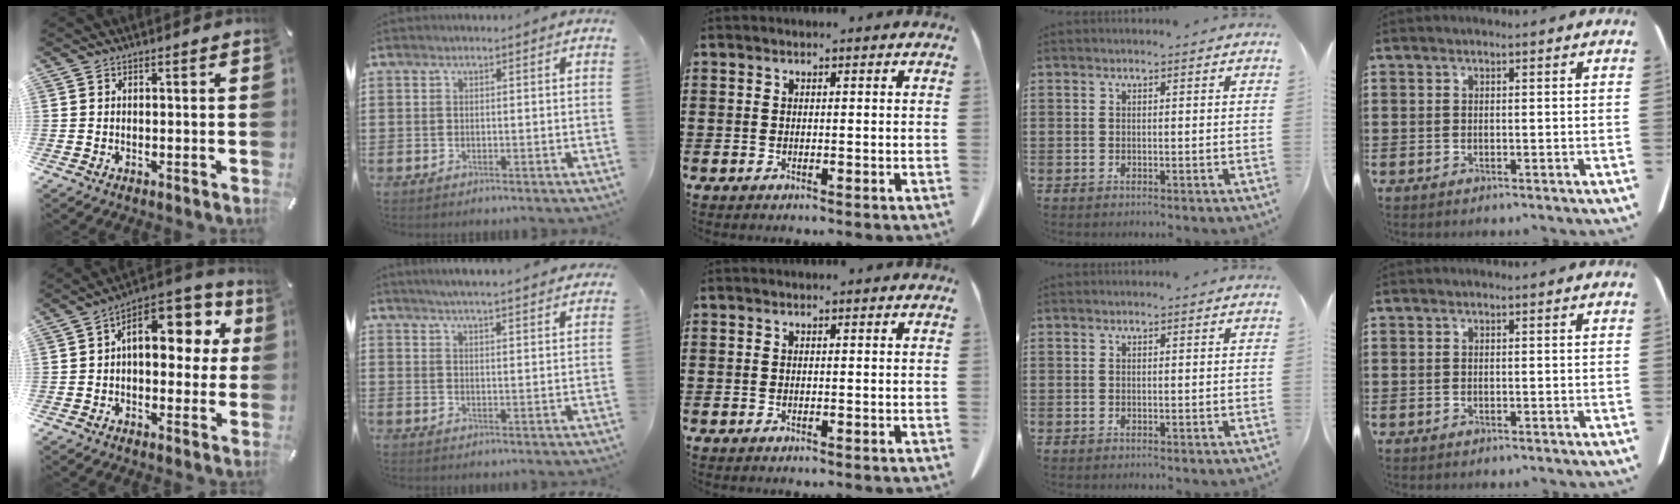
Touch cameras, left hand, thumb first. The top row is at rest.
{"thumb": {"total": 13.4, "force": [4.6, 7.9, 9.8], "torque": [-0.131, -0.030, 0.079]}, "index": {"total": 3.8, "force": [3.7, -0.4, 0.8], "torque": [-0.029, -0.018, 0.064]}}